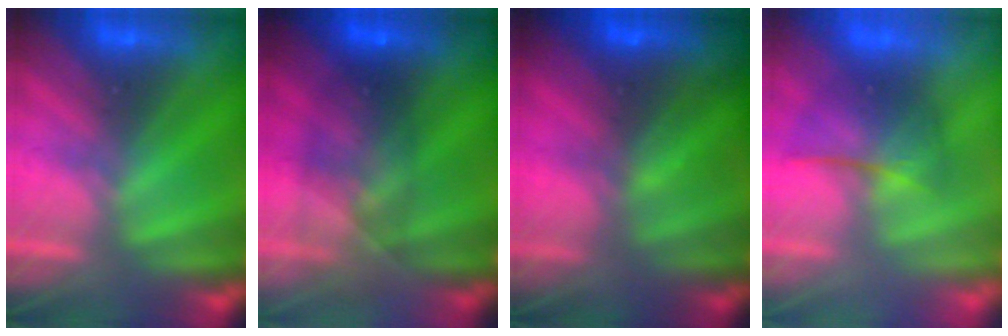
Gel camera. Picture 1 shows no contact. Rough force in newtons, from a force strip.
{"total": 5.9}
{"total": 7.3}
{"total": 2.2}